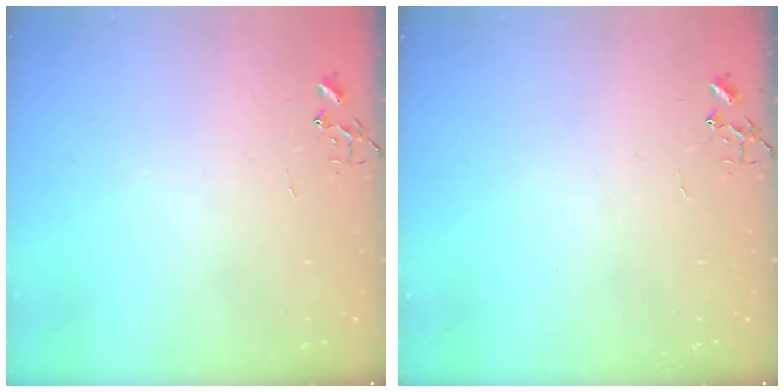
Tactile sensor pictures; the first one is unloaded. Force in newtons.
{"total": 0.0}